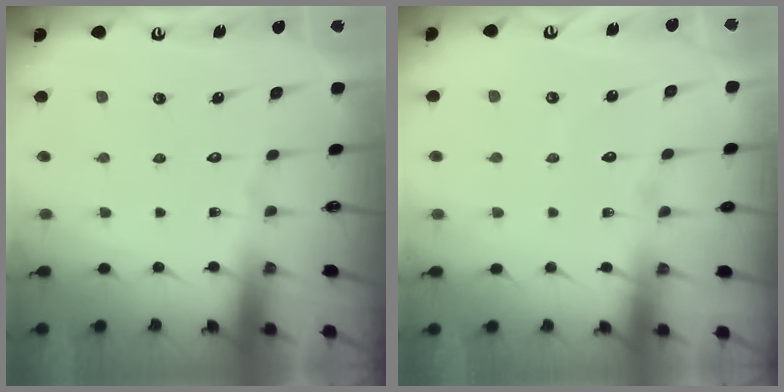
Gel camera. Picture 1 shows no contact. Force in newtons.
{"total": 2.6, "press": 2.6, "slide": 0.2}